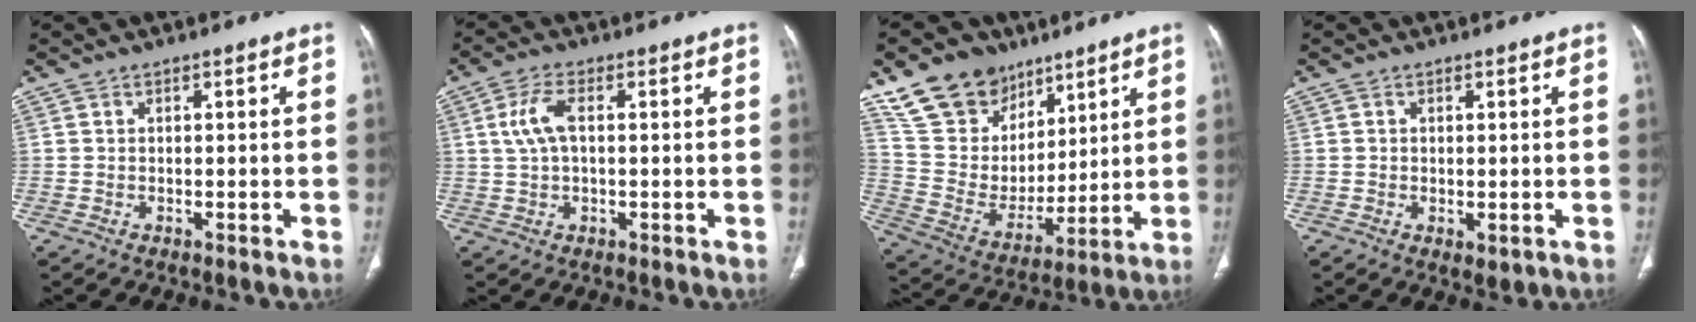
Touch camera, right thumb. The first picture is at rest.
{"total": 7.5, "force": [0.9, 4.5, 5.9], "torque": [-0.118, 0.020, 0.015]}
{"total": 17.3, "force": [11.5, 11.7, 5.5], "torque": [-0.063, -0.049, 0.229]}
{"total": 2.1, "force": [-0.5, 1.2, 1.7], "torque": [-0.022, -0.005, -0.001]}